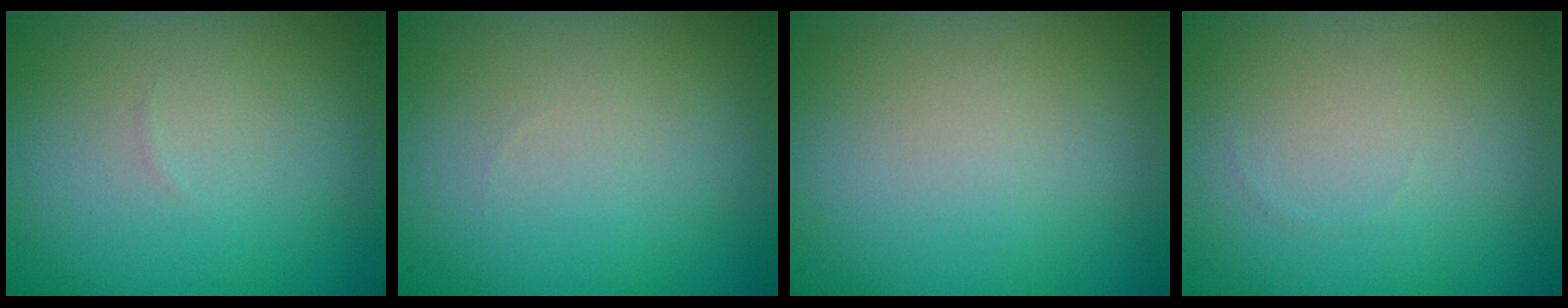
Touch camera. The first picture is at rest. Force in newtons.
{"total": 0.0}
{"total": 0.0}
{"total": 0.0}